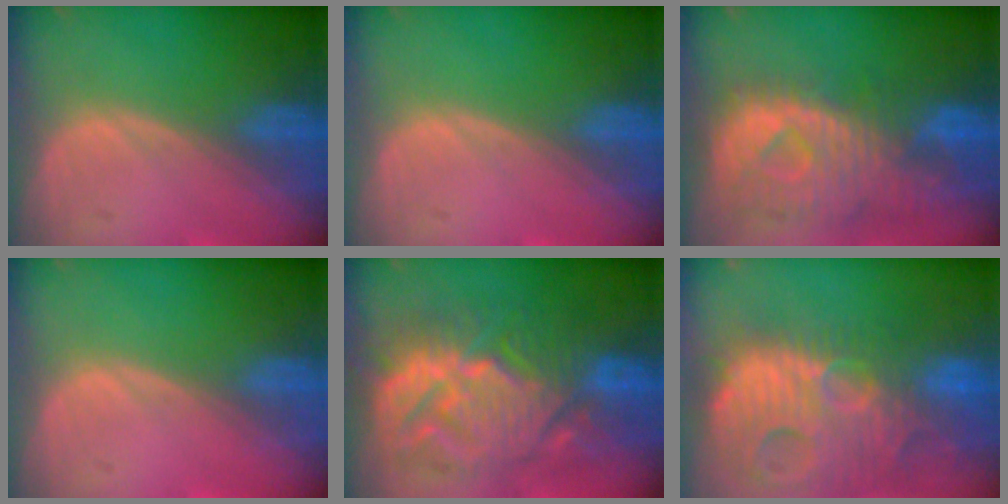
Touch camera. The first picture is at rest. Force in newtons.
{"total": 0.0}
{"total": 11.2, "press": 9.7, "slide": 5.6}
{"total": 0.0}
{"total": 13.4, "press": 13.4, "slide": 1.5}
{"total": 15.0, "press": 13.0, "slide": 7.4}